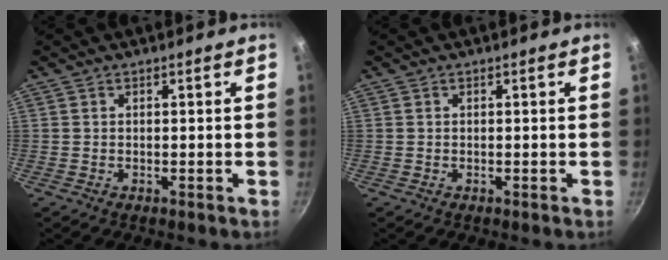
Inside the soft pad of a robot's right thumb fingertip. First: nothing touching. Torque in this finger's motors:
{"motor_torque": [-0.01, -0.01, -0.21, 0.21, 0.00]}